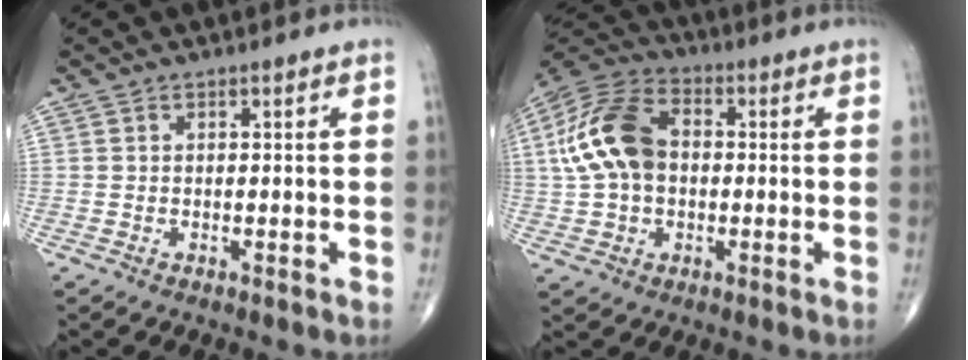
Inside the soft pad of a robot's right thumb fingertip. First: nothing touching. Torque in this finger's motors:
{"motor_torque": [0.32, 1.92, 0.19, -0.01, 0.17]}